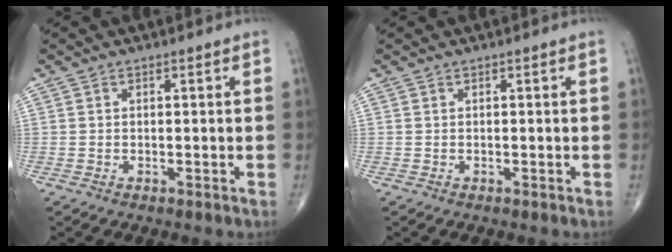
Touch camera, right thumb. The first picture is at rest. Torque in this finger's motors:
{"motor_torque": [-0.01, 0.01, 0.00, 0.00, 0.00]}